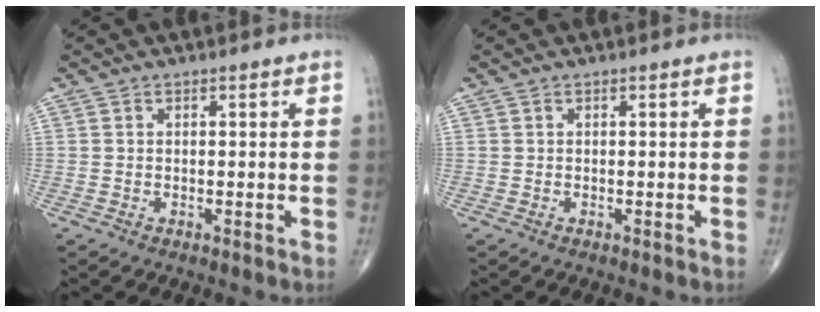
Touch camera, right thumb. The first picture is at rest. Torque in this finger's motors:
{"motor_torque": [-0.16, 0.07, 0.14, 0.12, -0.02]}